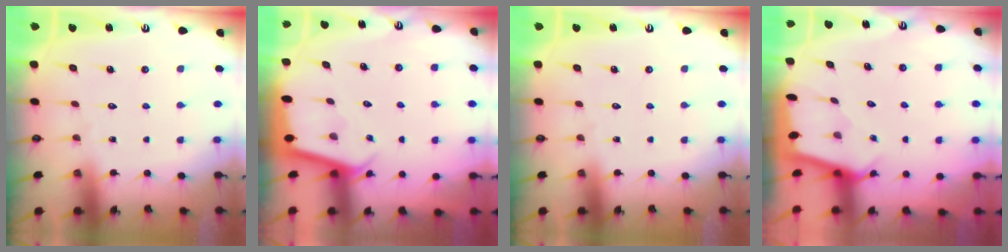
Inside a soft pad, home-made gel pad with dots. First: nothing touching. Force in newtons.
{"total": 2.3, "press": 2.3, "slide": 0.1}
{"total": 0.0}
{"total": 2.3, "press": 2.3, "slide": 0.3}